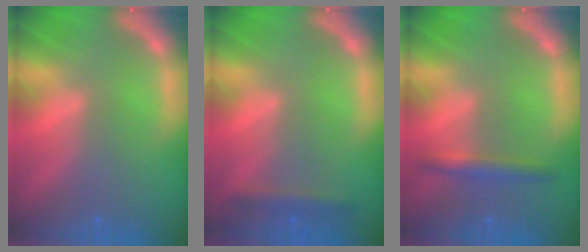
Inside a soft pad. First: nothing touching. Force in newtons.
{"total": 1.9}
{"total": 2.4}